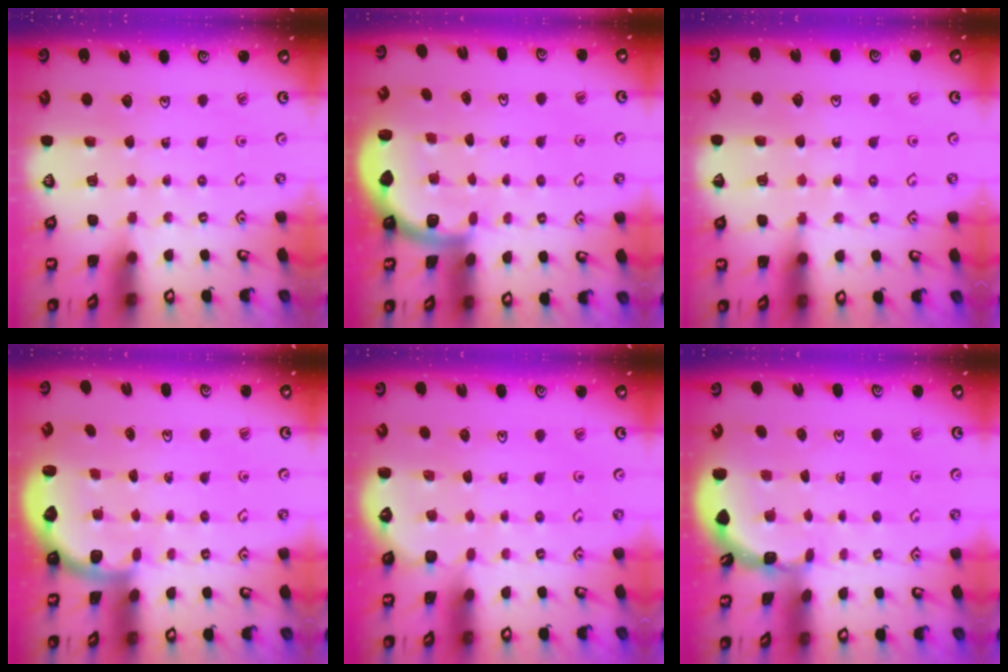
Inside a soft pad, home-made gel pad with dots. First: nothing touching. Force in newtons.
{"total": 2.0, "press": 1.9, "slide": 0.5}
{"total": 4.9, "press": 4.7, "slide": 1.2}
{"total": 2.2, "press": 2.1, "slide": 0.8}
{"total": 1.9, "press": 0.5, "slide": 1.9}
{"total": 1.6, "press": 1.6, "slide": 0.1}